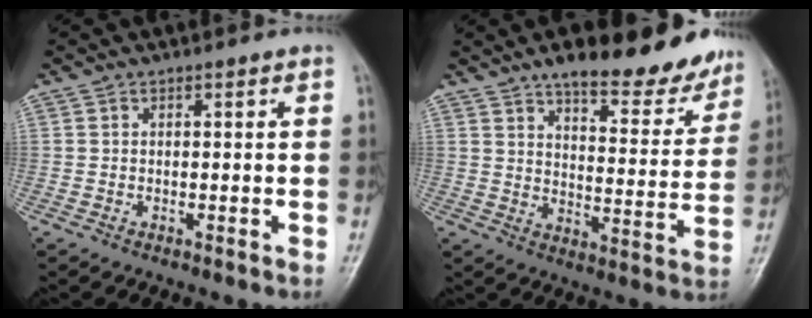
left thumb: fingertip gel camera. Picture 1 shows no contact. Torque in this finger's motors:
{"motor_torque": [0.70, 0.36, 1.45, -1.31, 0.27]}